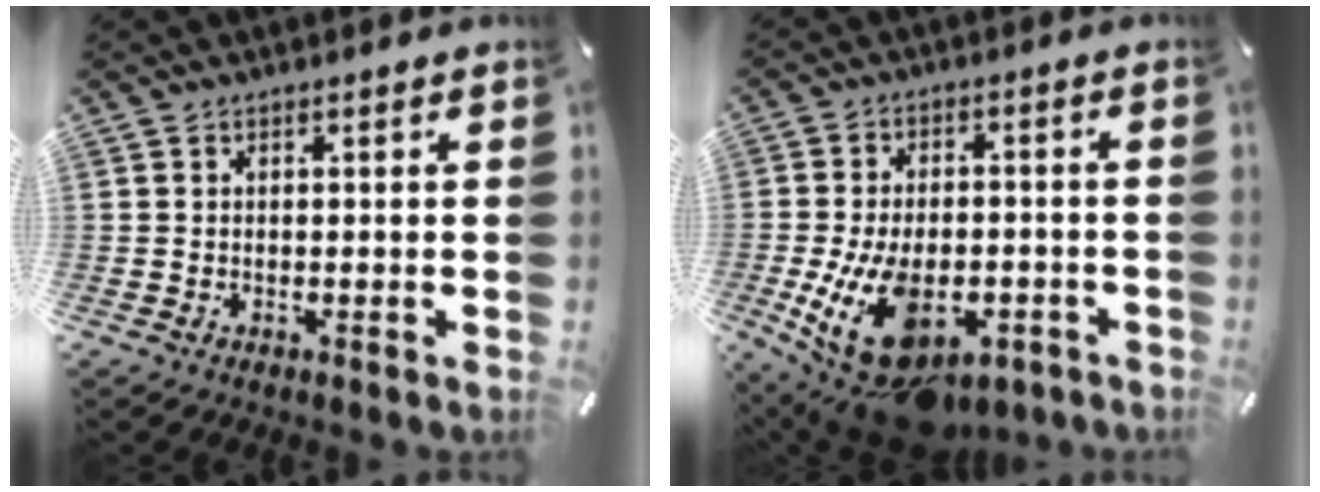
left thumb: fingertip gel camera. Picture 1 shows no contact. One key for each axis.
{"total": 17.7, "fx": -6.4, "fy": 10.1, "fz": 13.0, "tx": -0.249, "ty": 0.024, "tz": -0.098}